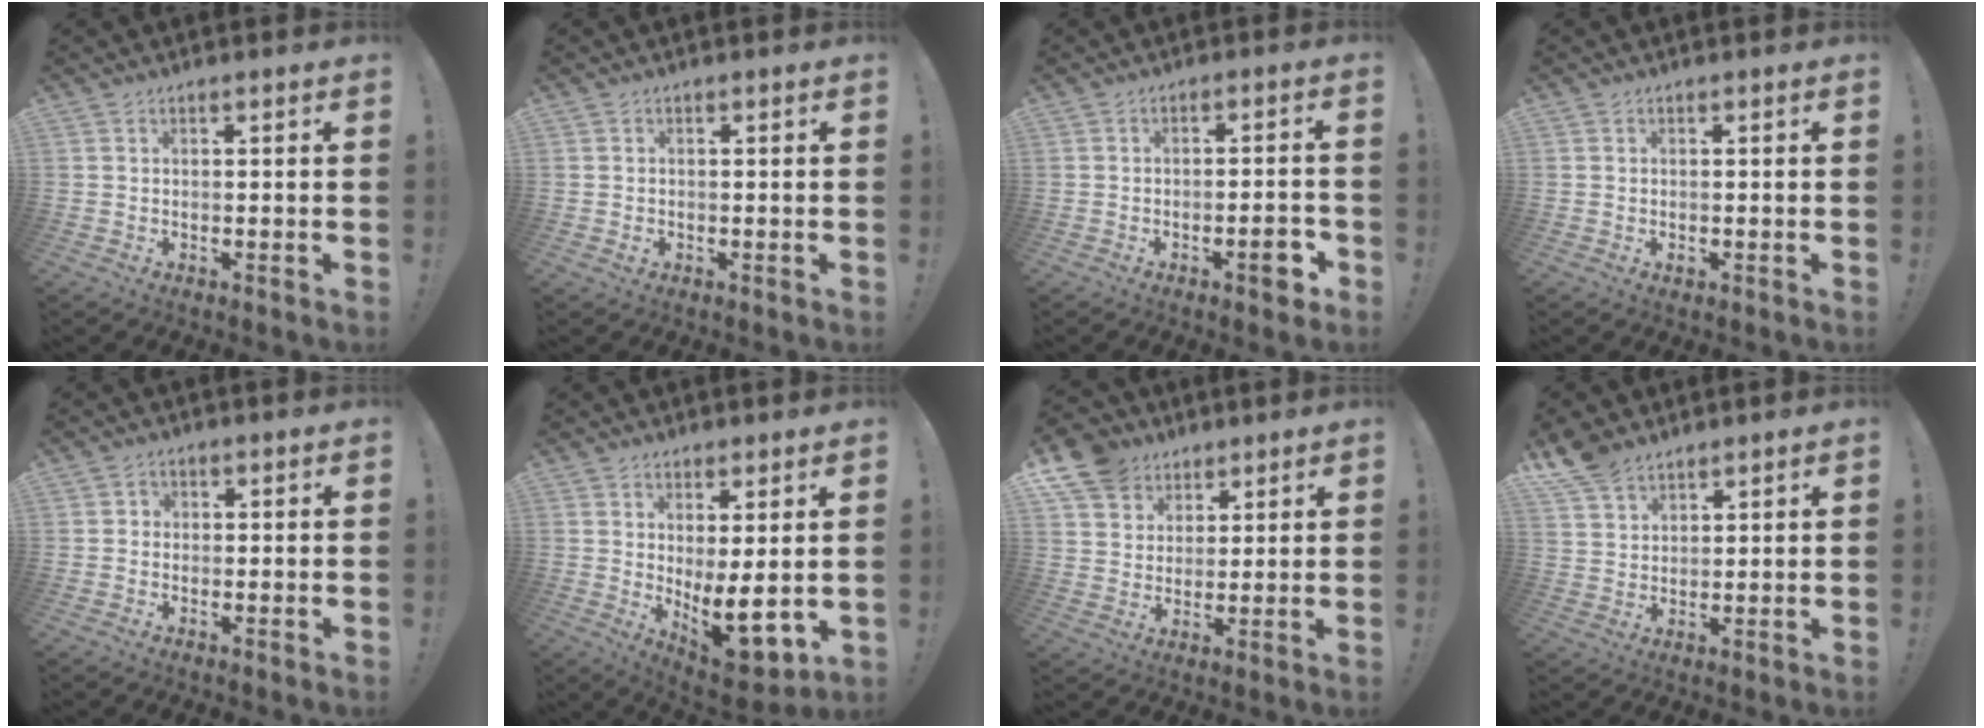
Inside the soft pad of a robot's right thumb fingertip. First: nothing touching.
{"total": 0.9, "force": [-0.2, 0.8, 0.3], "torque": [0.001, -0.001, -0.006]}
{"total": 5.9, "force": [-2.9, 1.7, 4.9], "torque": [-0.060, 0.011, -0.045]}
{"total": 0.6, "force": [-0.3, 0.5, 0.1], "torque": [0.006, -0.001, -0.006]}
{"total": 1.1, "force": [-0.3, 0.9, 0.4], "torque": [-0.011, 0.006, -0.005]}
{"total": 10.3, "force": [-0.3, 3.8, 9.5], "torque": [-0.112, -0.037, 0.005]}
{"total": 10.9, "force": [6.8, 8.0, 2.6], "torque": [-0.049, -0.046, 0.137]}
{"total": 7.3, "force": [5.7, 3.7, 2.5], "torque": [-0.053, -0.031, 0.114]}